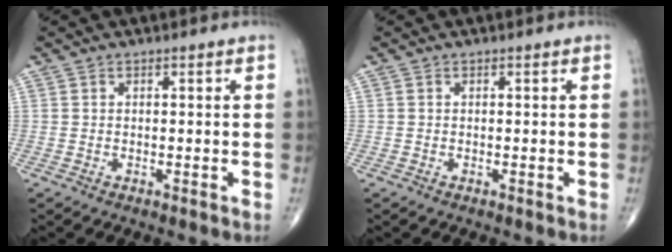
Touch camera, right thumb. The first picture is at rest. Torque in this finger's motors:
{"motor_torque": [-0.02, 0.18, 0.19, 0.13, 0.01]}